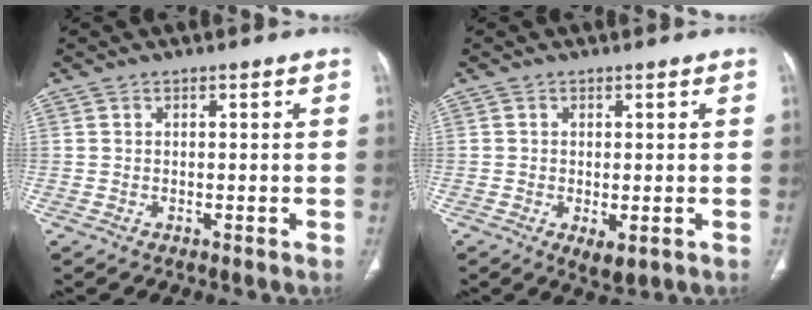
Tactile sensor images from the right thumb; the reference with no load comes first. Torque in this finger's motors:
{"motor_torque": [-0.48, -0.03, -0.19, 0.02, -0.01]}